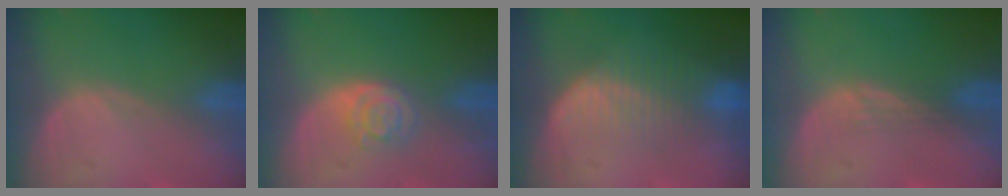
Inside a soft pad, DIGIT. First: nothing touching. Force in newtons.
{"total": 4.2, "press": 3.7, "slide": 2.0}
{"total": 7.2, "press": 6.6, "slide": 3.0}
{"total": 1.5, "press": 1.2, "slide": 0.9}